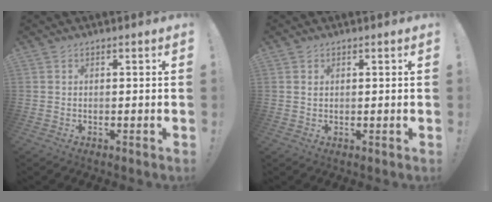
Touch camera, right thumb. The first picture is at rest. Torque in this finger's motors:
{"motor_torque": [-0.09, -0.03, -0.11, 0.05, 0.01]}